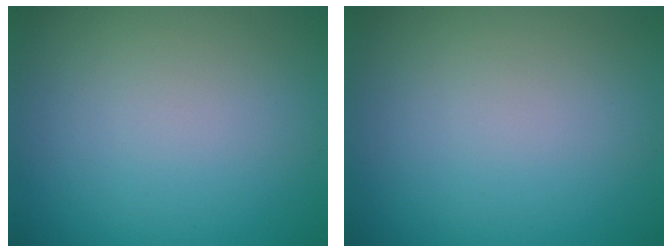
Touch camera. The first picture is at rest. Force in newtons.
{"total": 0.0}